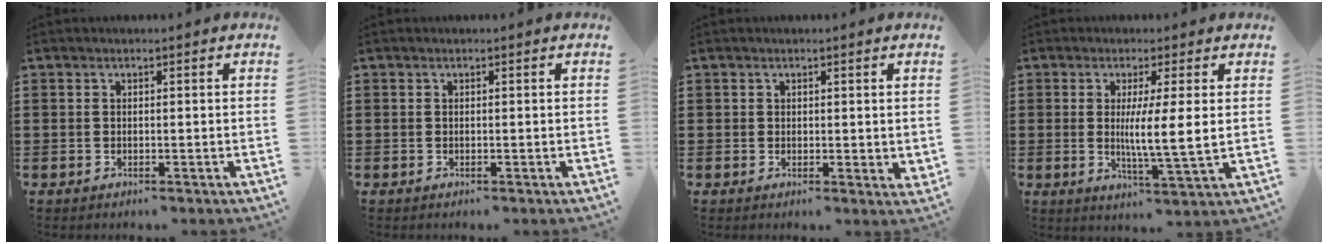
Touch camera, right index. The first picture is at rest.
{"total": 0.0}
{"total": 1.1, "force": [0.8, 0.7, 0.2], "torque": [-0.005, 0.005, 0.017]}
{"total": 5.8, "force": [0.8, 0.0, 5.7], "torque": [-0.101, -0.011, 0.009]}